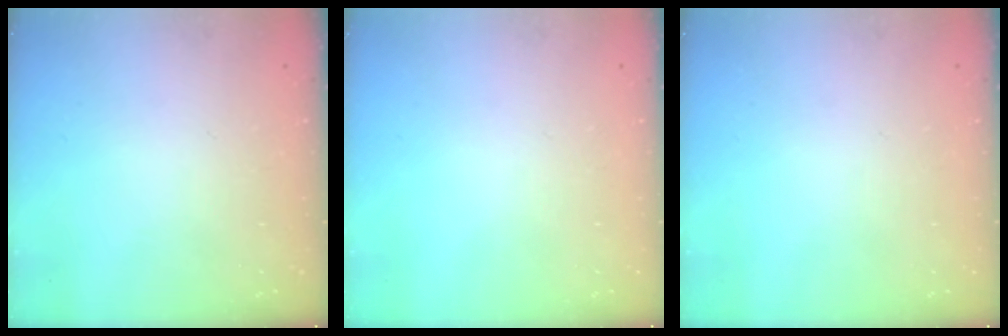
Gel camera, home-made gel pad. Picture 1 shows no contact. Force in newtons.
{"total": 0.0}
{"total": 0.0}